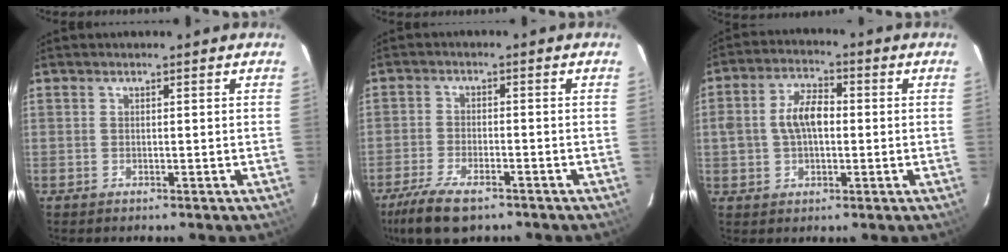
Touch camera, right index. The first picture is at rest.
{"total": 10.5, "force": [-7.5, 3.9, 6.2], "torque": [-0.151, -0.025, -0.138]}
{"total": 7.6, "force": [0.0, 4.6, 6.0], "torque": [-0.117, 0.019, 0.004]}